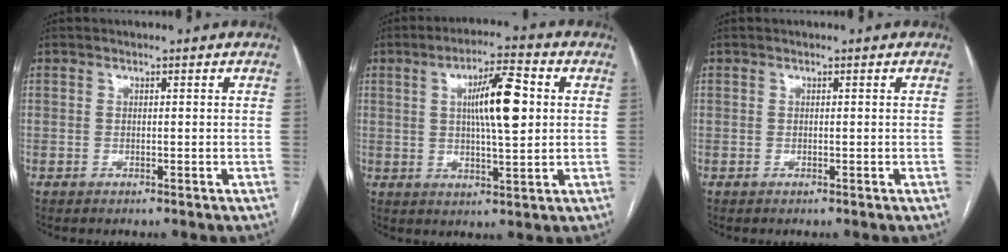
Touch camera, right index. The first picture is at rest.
{"total": 10.1, "force": [2.0, 1.8, 9.7], "torque": [-0.165, 0.011, 0.032]}
{"total": 0.0}